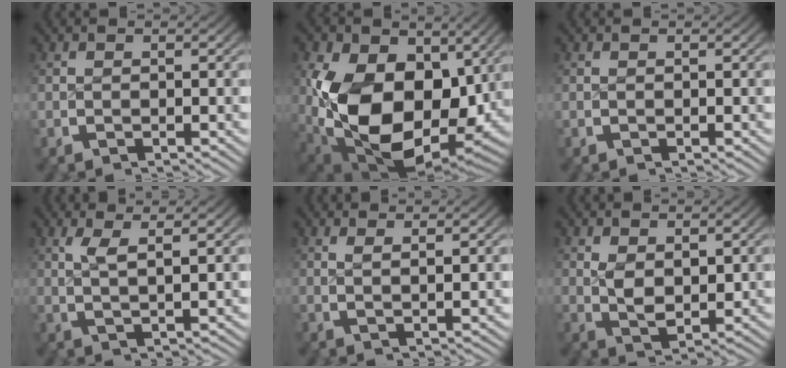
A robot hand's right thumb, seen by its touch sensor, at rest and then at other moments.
{"total": 21.1, "force": [-2.2, 14.2, 15.4], "torque": [-0.325, -0.107, 0.019]}
{"total": 0.0}
{"total": 3.2, "force": [1.9, 0.3, 2.6], "torque": [-0.050, 0.000, 0.043]}
{"total": 2.0, "force": [1.5, -0.1, 1.3], "torque": [-0.024, -0.002, 0.032]}
{"total": 3.2, "force": [0.8, 2.0, 2.4], "torque": [-0.053, -0.020, 0.028]}